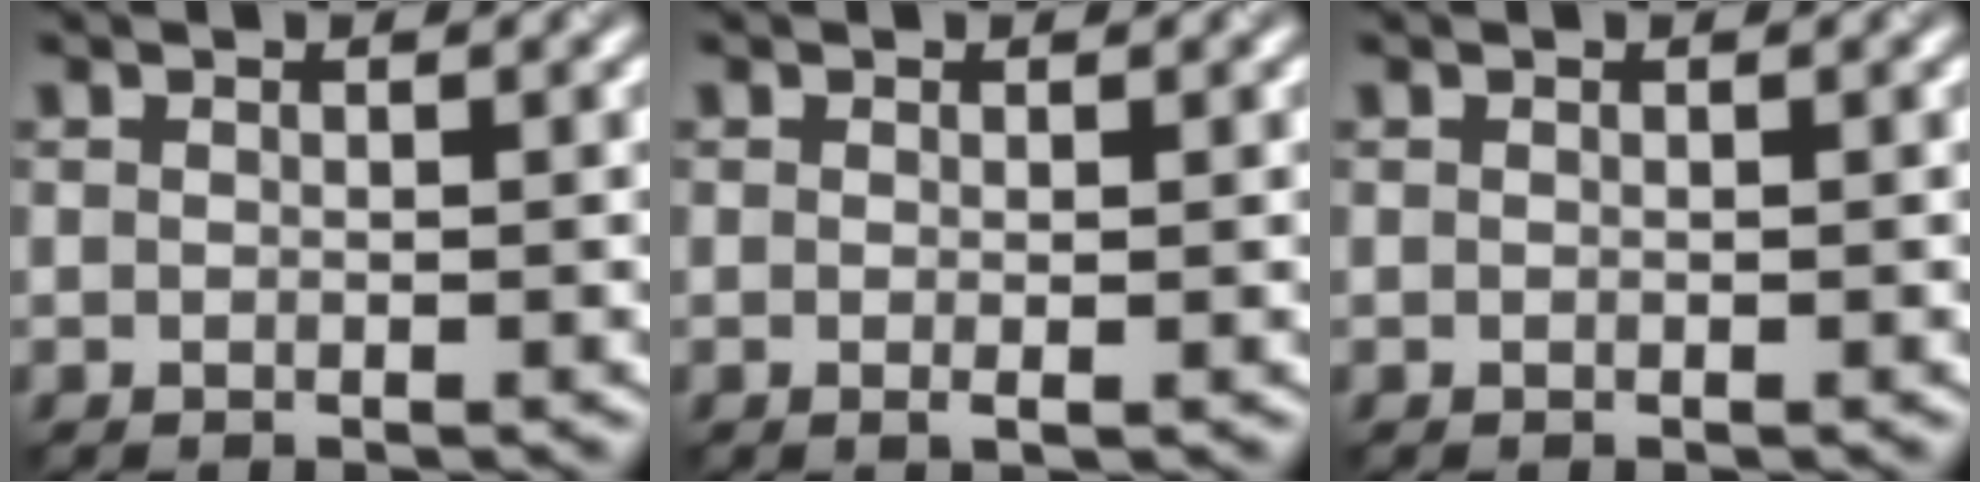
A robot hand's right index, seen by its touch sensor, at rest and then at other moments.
{"total": 0.5, "force": [-0.3, -0.1, 0.4], "torque": [-0.012, 0.000, -0.001]}
{"total": 0.0}